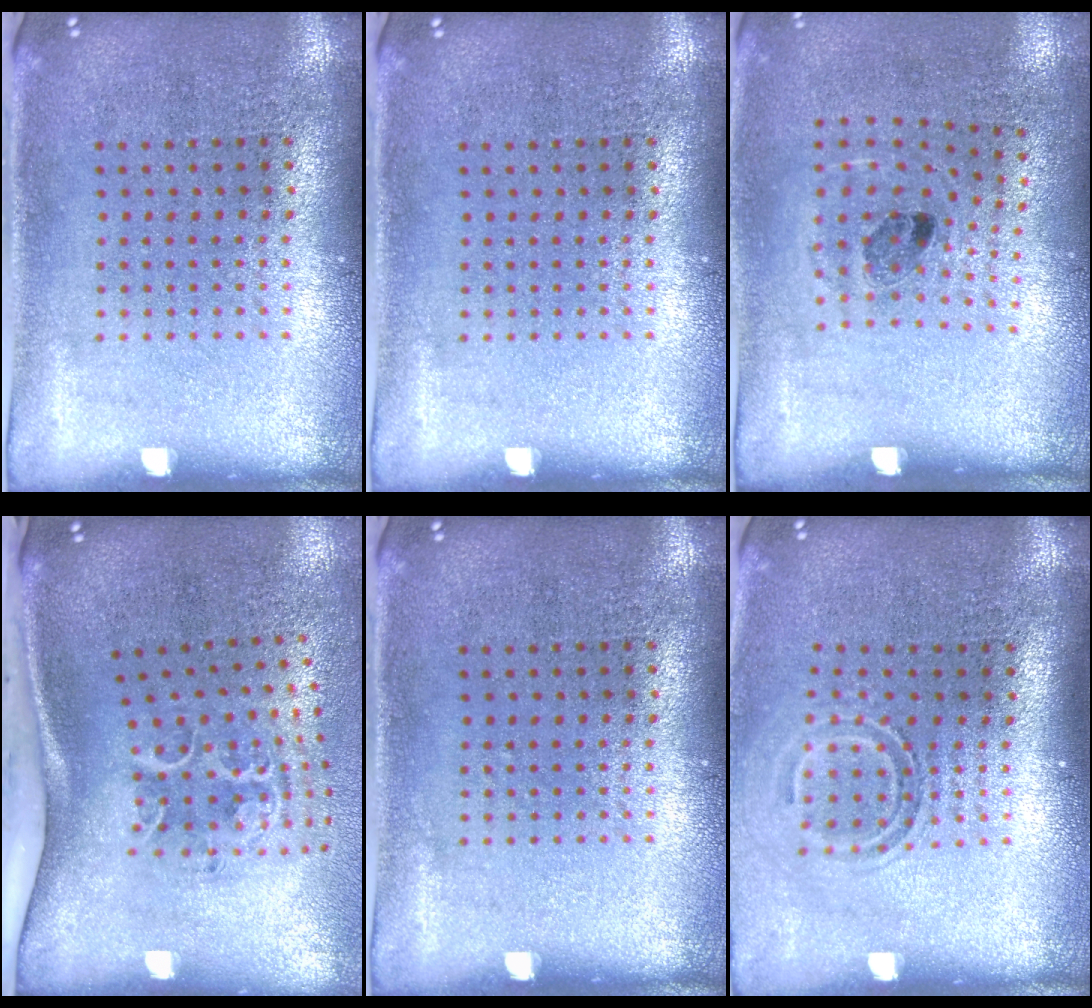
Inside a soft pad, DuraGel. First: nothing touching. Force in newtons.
{"total": 0.0}
{"total": 1.0, "press": 0.7, "slide": 0.7}
{"total": 2.2, "press": 1.4, "slide": 1.8}
{"total": 0.0}
{"total": 1.7, "press": 1.2, "slide": 1.2}